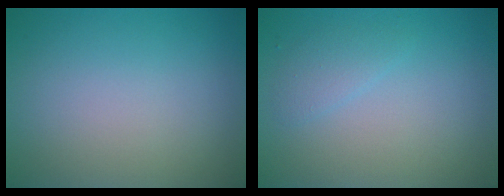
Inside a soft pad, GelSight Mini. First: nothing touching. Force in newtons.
{"total": 1.3, "press": 1.3, "slide": 0.0}